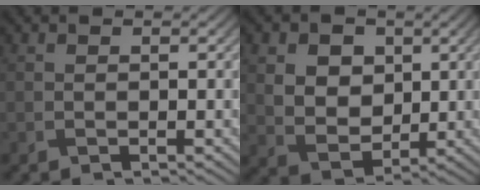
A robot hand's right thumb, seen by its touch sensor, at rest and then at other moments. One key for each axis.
{"total": 7.3, "fx": 2.3, "fy": 5.6, "fz": 4.0, "tx": -0.112, "ty": 0.001, "tz": 0.041}